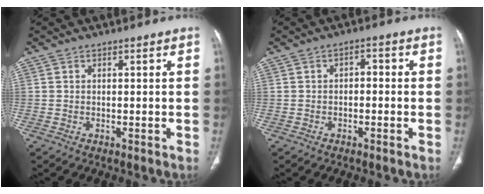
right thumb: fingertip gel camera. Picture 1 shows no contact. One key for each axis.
{"total": 2.1, "fx": -0.6, "fy": 1.4, "fz": 1.5, "tx": -0.011, "ty": 0.014, "tz": -0.017}